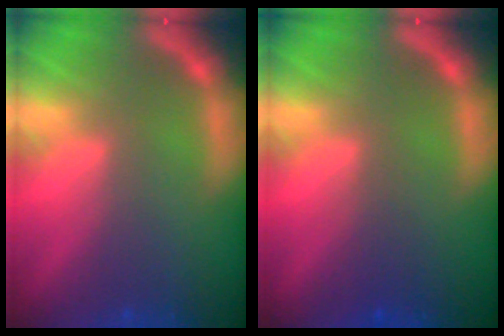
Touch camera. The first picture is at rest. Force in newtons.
{"total": 1.5}